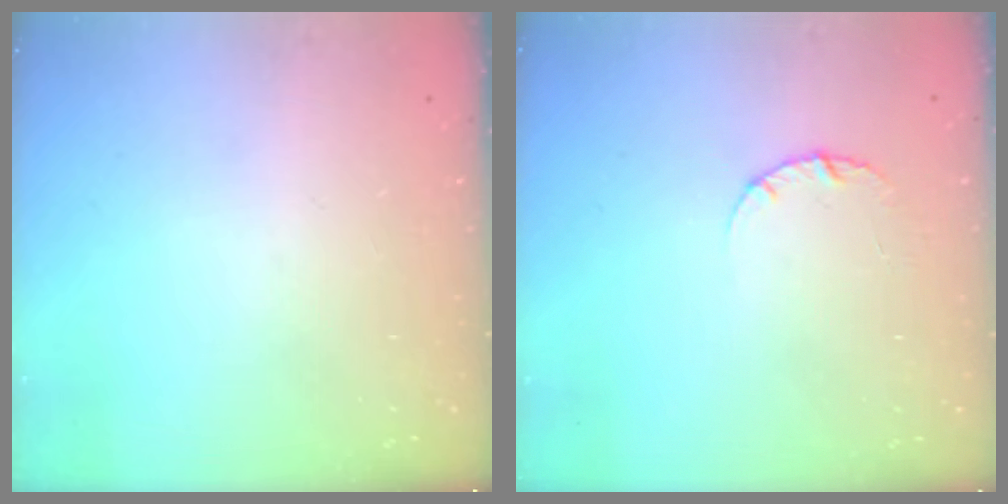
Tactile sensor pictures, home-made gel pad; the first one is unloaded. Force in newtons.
{"total": 2.6, "press": 2.6, "slide": 0.3}